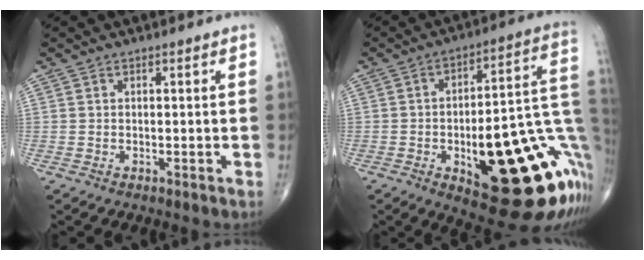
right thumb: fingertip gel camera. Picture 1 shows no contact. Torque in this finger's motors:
{"motor_torque": [2.38, 2.63, 1.96, -0.82, 0.31]}